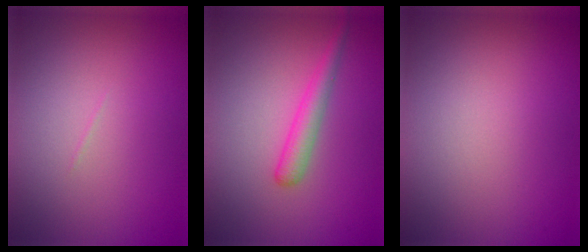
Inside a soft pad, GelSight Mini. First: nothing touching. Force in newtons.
{"total": 2.2, "press": 2.2, "slide": 0.1}
{"total": 0.0}